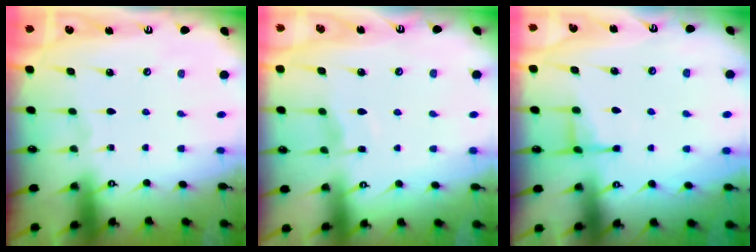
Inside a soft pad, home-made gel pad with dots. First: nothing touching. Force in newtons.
{"total": 3.9, "press": 3.8, "slide": 0.6}
{"total": 4.3, "press": 4.2, "slide": 0.7}